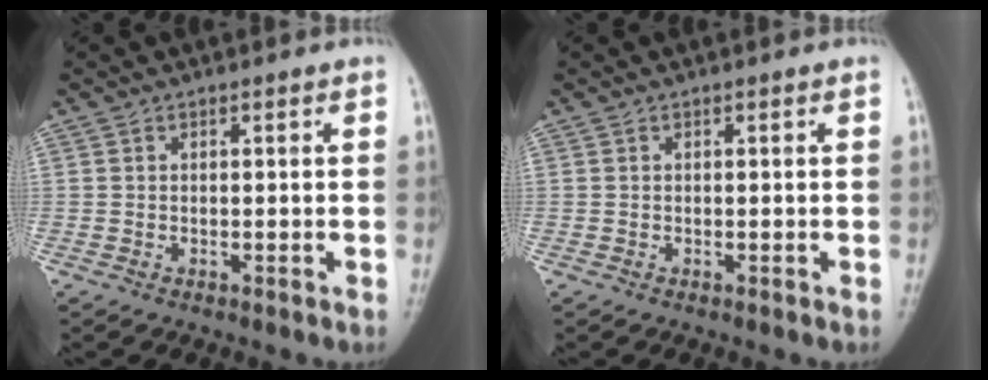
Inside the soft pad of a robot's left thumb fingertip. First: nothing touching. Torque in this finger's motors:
{"motor_torque": [0.01, 0.01, 0.00, 0.00, 0.02]}